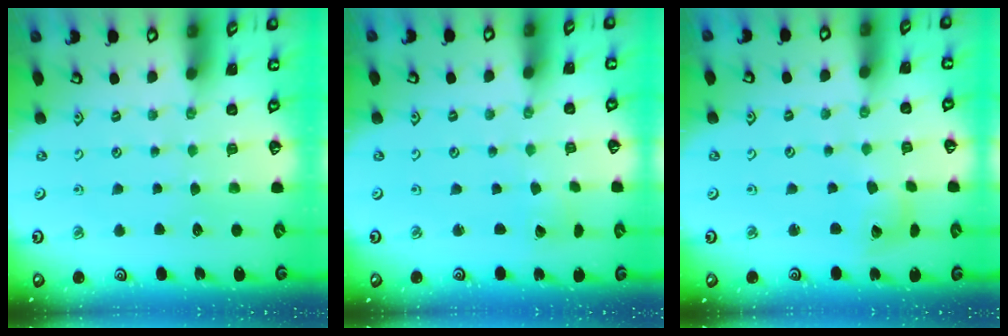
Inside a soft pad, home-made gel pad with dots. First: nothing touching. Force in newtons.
{"total": 2.6, "press": 2.6, "slide": 0.1}
{"total": 6.1, "press": 6.0, "slide": 0.9}